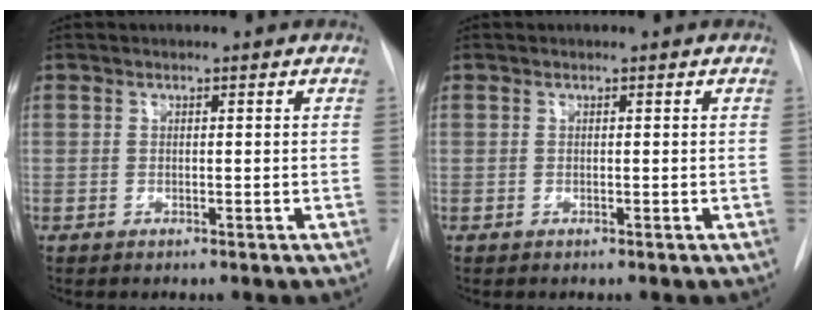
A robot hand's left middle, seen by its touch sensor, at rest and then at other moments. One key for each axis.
{"total": 0.0}